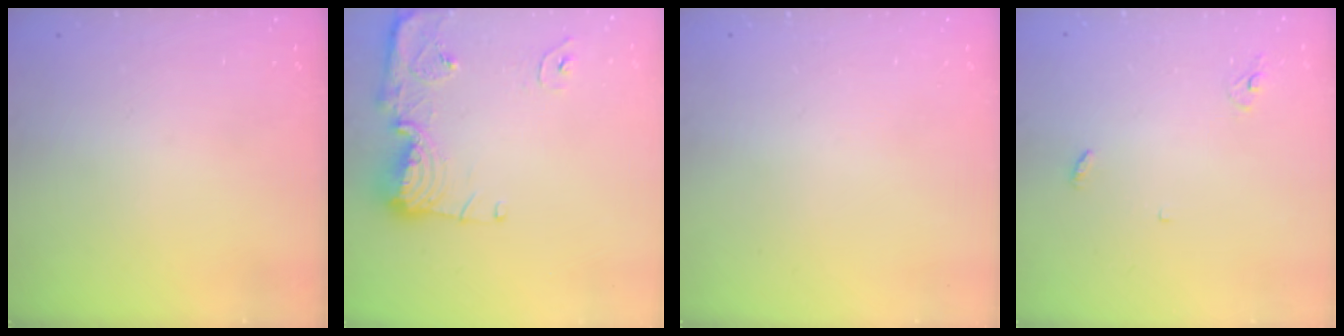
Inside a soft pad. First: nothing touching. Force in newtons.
{"total": 13.8, "press": 13.8, "slide": 1.3}
{"total": 0.0}
{"total": 3.2, "press": 3.2, "slide": 0.2}